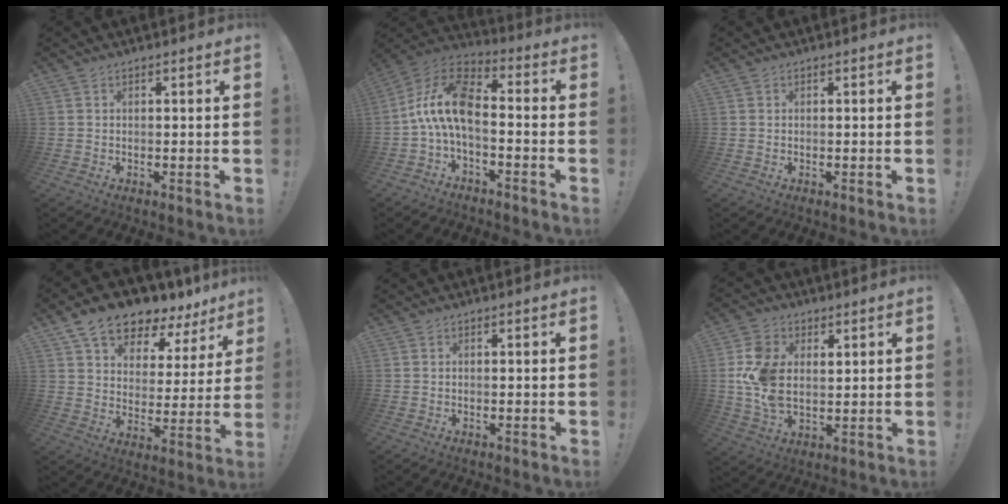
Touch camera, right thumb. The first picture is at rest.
{"total": 13.7, "force": [-1.2, 7.3, 11.6], "torque": [-0.225, 0.019, -0.014]}
{"total": 0.0}
{"total": 11.8, "force": [9.8, 5.0, 4.3], "torque": [-0.086, -0.079, 0.176]}
{"total": 0.0}
{"total": 12.9, "force": [2.6, 9.3, 8.6], "torque": [-0.172, -0.009, 0.051]}